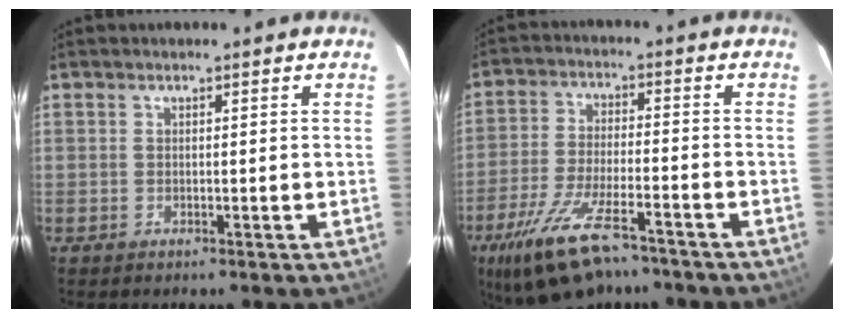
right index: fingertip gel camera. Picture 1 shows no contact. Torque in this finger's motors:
{"motor_torque": [1.32, -0.82, 0.63, 0.14]}